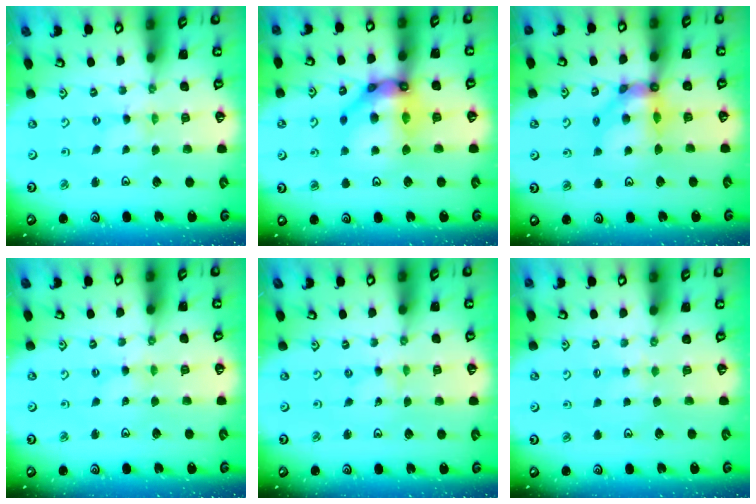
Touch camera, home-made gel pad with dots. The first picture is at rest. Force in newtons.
{"total": 16.3, "press": 16.3, "slide": 1.3}
{"total": 9.7, "press": 9.4, "slide": 2.5}
{"total": 2.0, "press": 1.9, "slide": 0.3}
{"total": 0.0}
{"total": 3.3, "press": 3.3, "slide": 0.5}